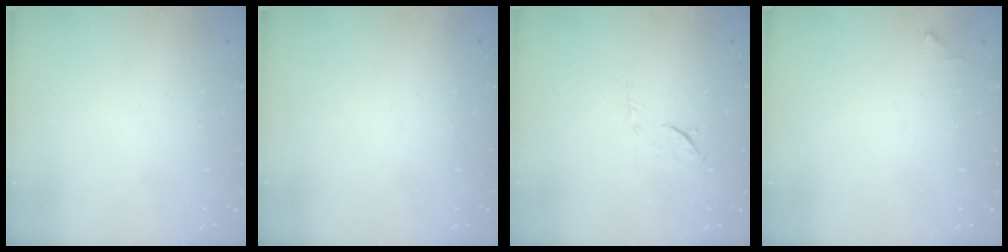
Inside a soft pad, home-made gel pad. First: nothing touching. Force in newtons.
{"total": 1.6, "press": 1.5, "slide": 0.1}
{"total": 6.7, "press": 6.6, "slide": 1.1}
{"total": 3.4, "press": 3.4, "slide": 0.4}